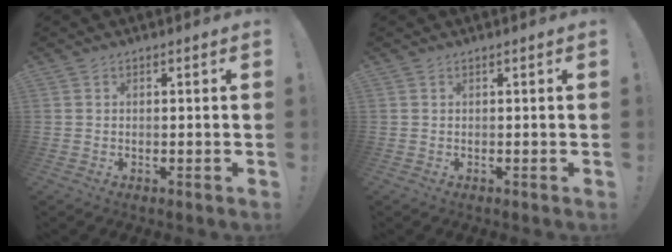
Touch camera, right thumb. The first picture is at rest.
{"total": 0.0}